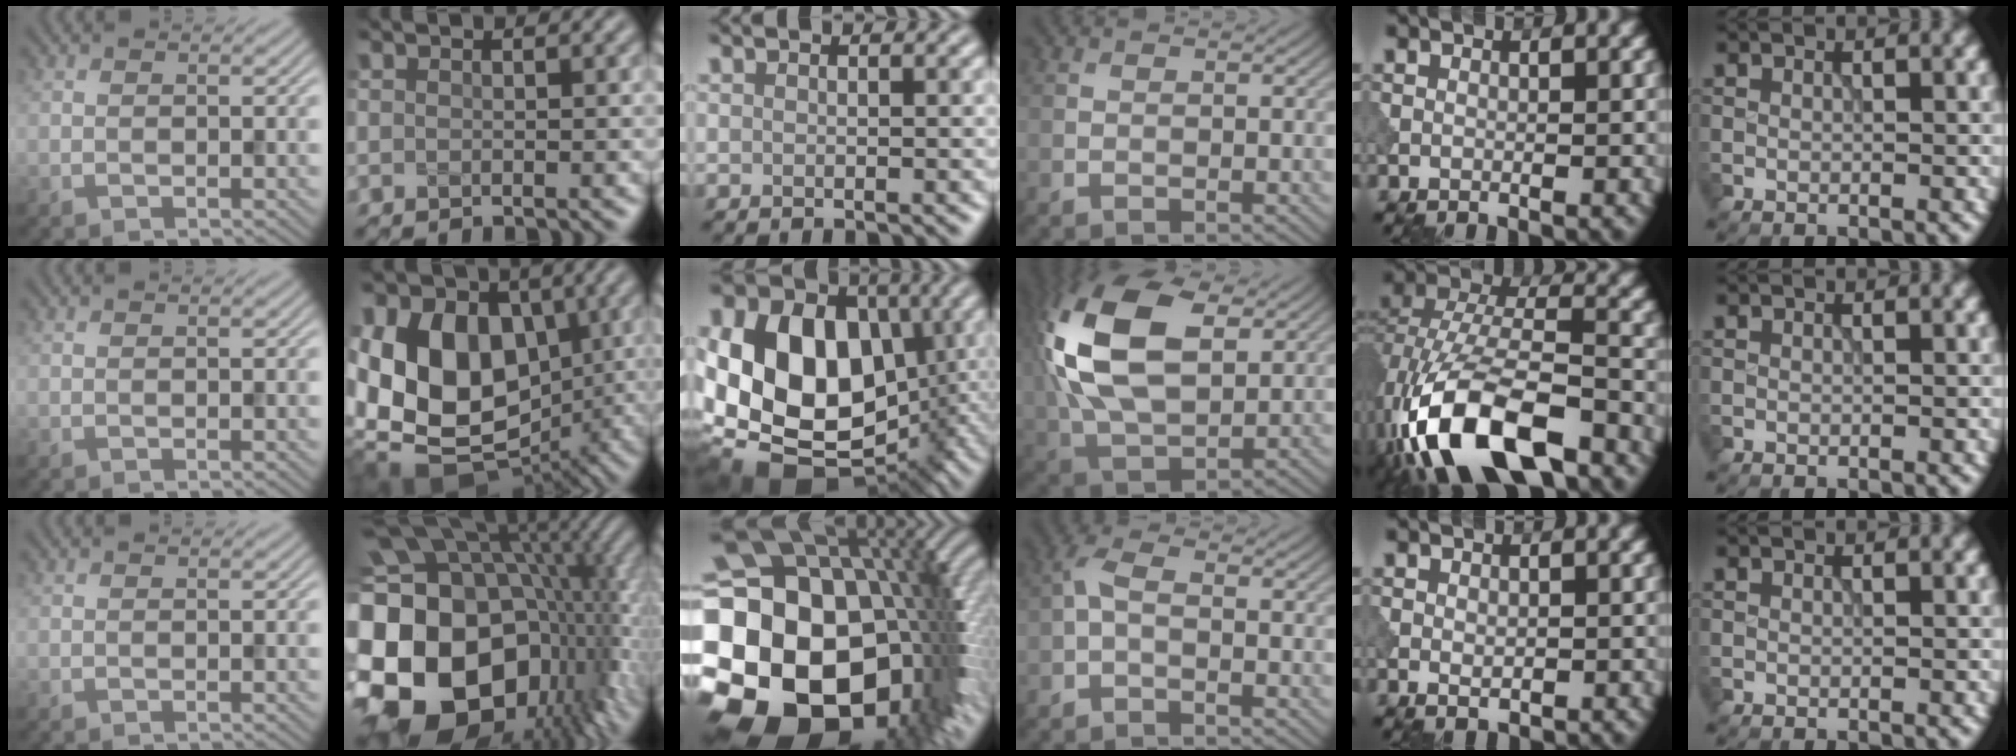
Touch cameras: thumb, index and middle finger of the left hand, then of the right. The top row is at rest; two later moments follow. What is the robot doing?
{"motion": "insert", "object": "peg toy"}